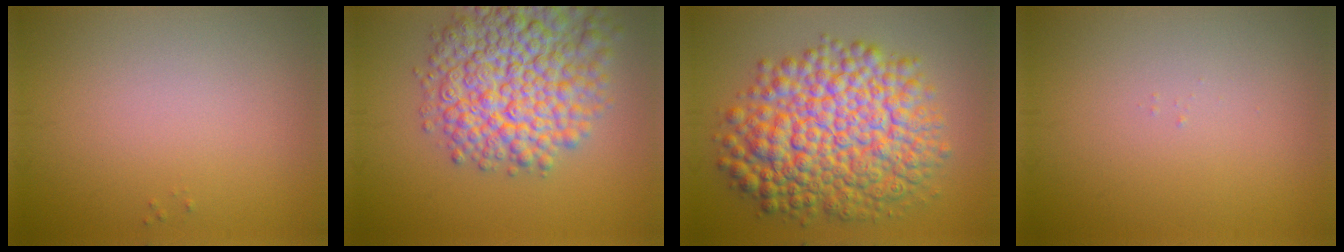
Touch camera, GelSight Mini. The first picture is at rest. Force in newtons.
{"total": 10.8, "press": 10.8, "slide": 0.4}
{"total": 11.9, "press": 11.9, "slide": 0.1}
{"total": 0.0}